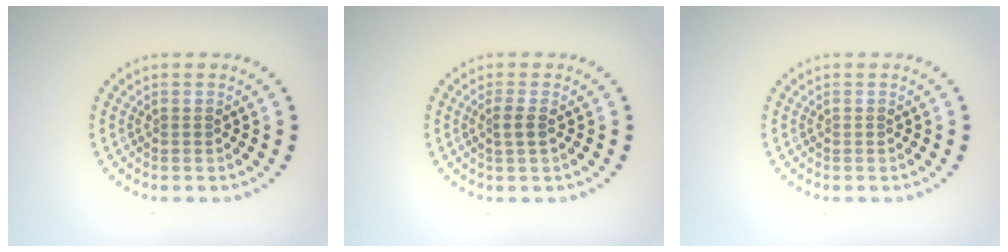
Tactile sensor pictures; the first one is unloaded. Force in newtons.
{"total": 1.3, "press": 1.1, "slide": 0.6}
{"total": 0.0}